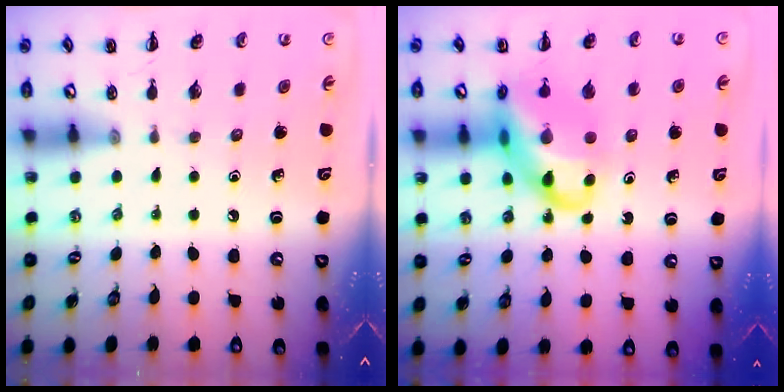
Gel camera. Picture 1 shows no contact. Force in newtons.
{"total": 17.0, "press": 16.6, "slide": 3.6}